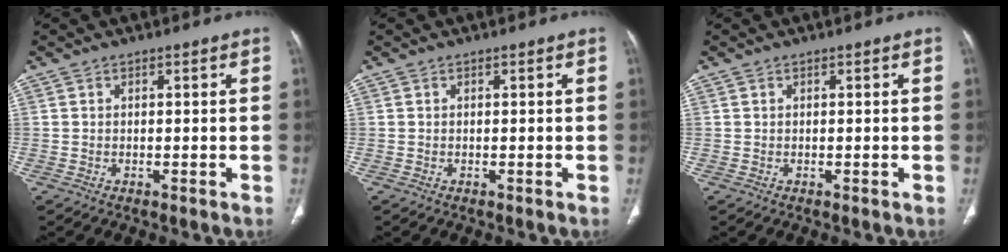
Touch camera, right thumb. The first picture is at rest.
{"total": 0.0}
{"total": 0.0}